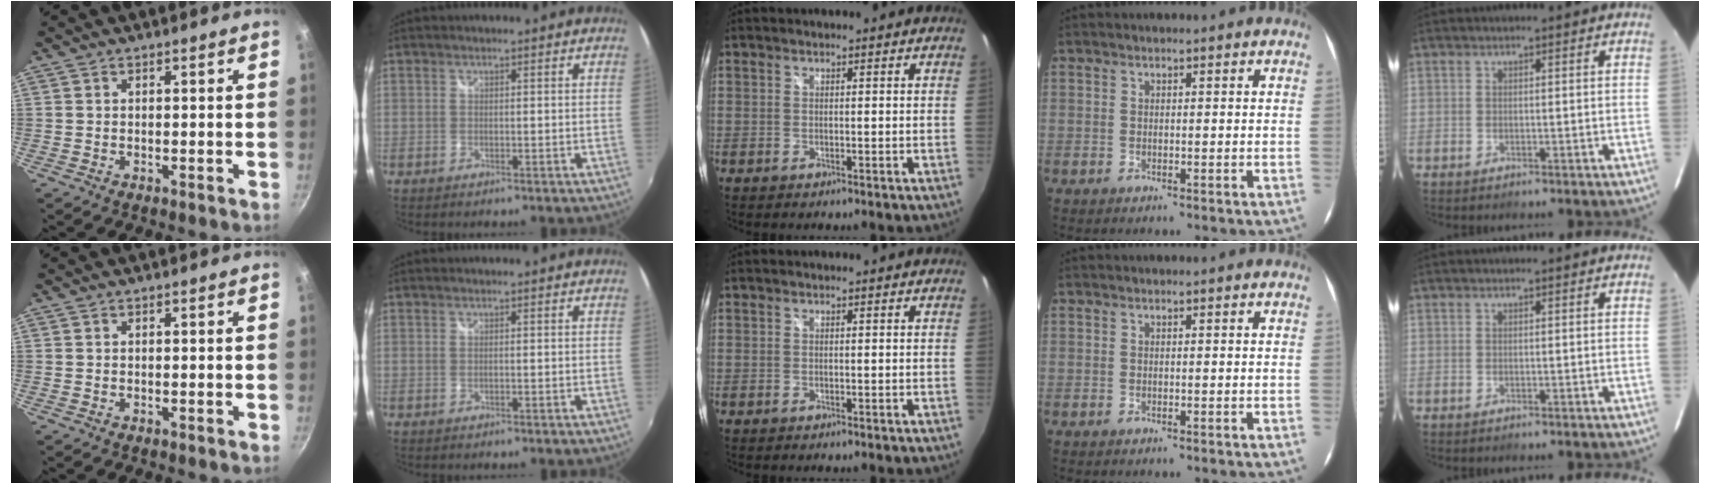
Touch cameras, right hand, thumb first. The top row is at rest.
{}